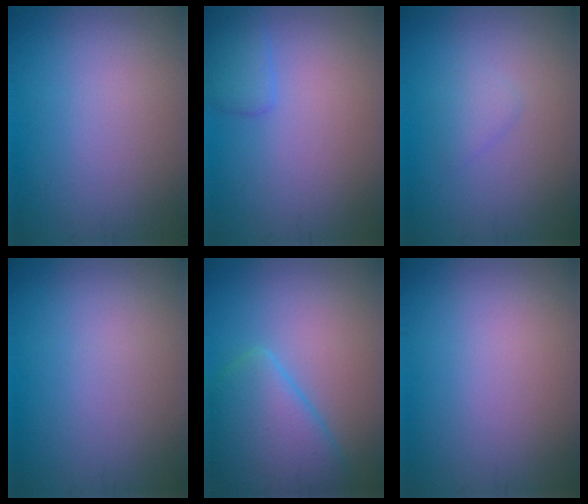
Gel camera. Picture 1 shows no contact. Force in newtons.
{"total": 1.6, "press": 1.6, "slide": 0.1}
{"total": 1.2, "press": 1.2, "slide": 0.1}
{"total": 0.0}
{"total": 6.2, "press": 6.2, "slide": 0.4}
{"total": 0.0}